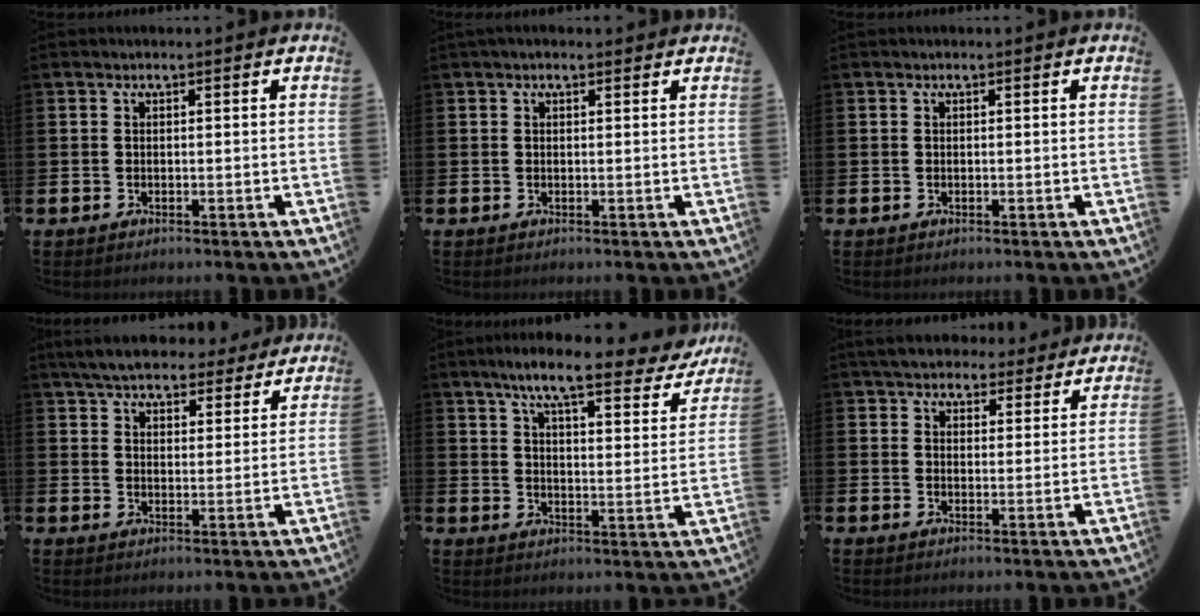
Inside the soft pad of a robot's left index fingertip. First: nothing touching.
{"total": 0.7, "force": [0.5, 0.2, 0.5], "torque": [0.003, 0.000, 0.005]}
{"total": 0.0}
{"total": 6.7, "force": [6.3, 1.8, 1.4], "torque": [-0.047, -0.029, 0.115]}
{"total": 8.7, "force": [7.4, 1.3, 4.4], "torque": [-0.094, -0.040, 0.123]}
{"total": 5.4, "force": [5.0, 1.9, 0.6], "torque": [-0.028, -0.024, 0.091]}